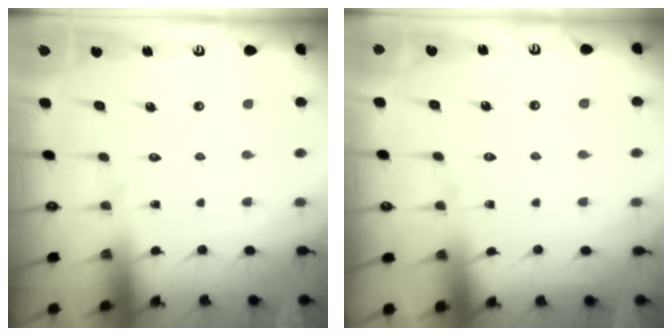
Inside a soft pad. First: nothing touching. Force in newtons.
{"total": 2.6, "press": 2.6, "slide": 0.4}